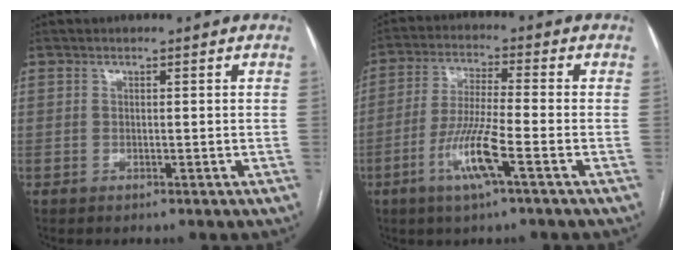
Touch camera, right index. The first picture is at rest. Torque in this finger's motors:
{"motor_torque": [1.20, -0.62, 0.36, 0.19]}